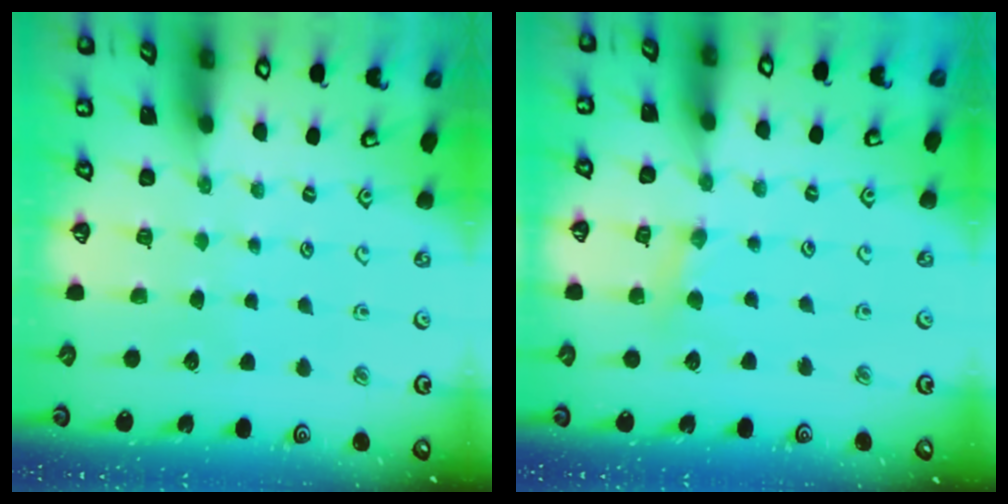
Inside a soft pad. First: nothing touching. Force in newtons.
{"total": 3.7, "press": 3.6, "slide": 0.6}